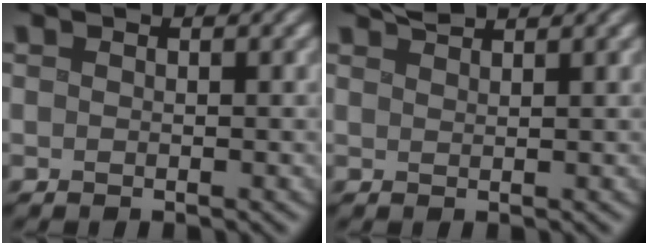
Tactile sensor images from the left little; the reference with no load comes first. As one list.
[{"total": 1.8, "force": [1.7, 0.1, 0.5], "torque": [-0.004, 0.008, 0.031]}]